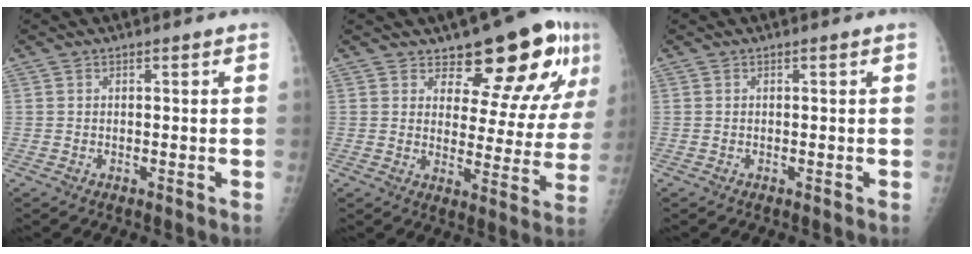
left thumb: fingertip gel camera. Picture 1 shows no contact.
{"total": 15.2, "force": [10.2, 5.9, 9.7], "torque": [-0.083, -0.074, 0.128]}
{"total": 0.0}